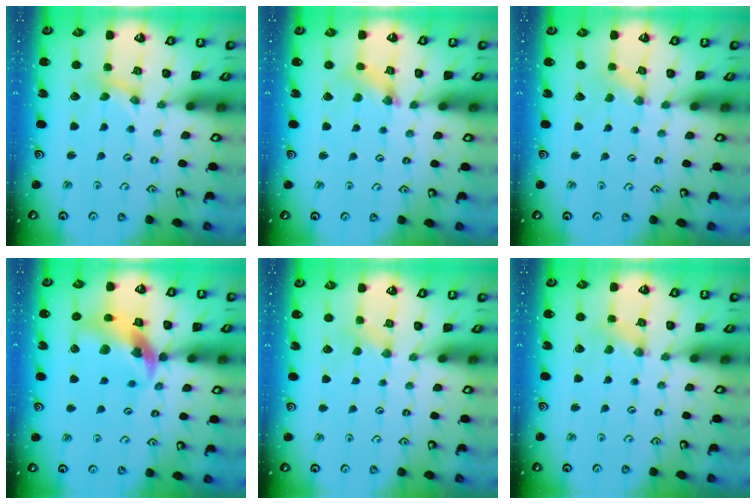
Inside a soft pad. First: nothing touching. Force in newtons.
{"total": 2.5, "press": 2.5, "slide": 0.2}
{"total": 0.6, "press": 0.5, "slide": 0.2}
{"total": 15.3, "press": 15.2, "slide": 2.1}
{"total": 2.8, "press": 2.7, "slide": 0.6}
{"total": 1.6, "press": 1.6, "slide": 0.3}